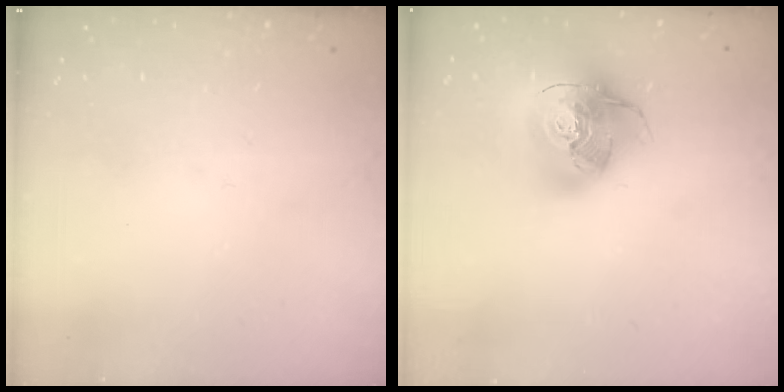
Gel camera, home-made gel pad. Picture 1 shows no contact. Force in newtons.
{"total": 19.1, "press": 18.9, "slide": 2.6}